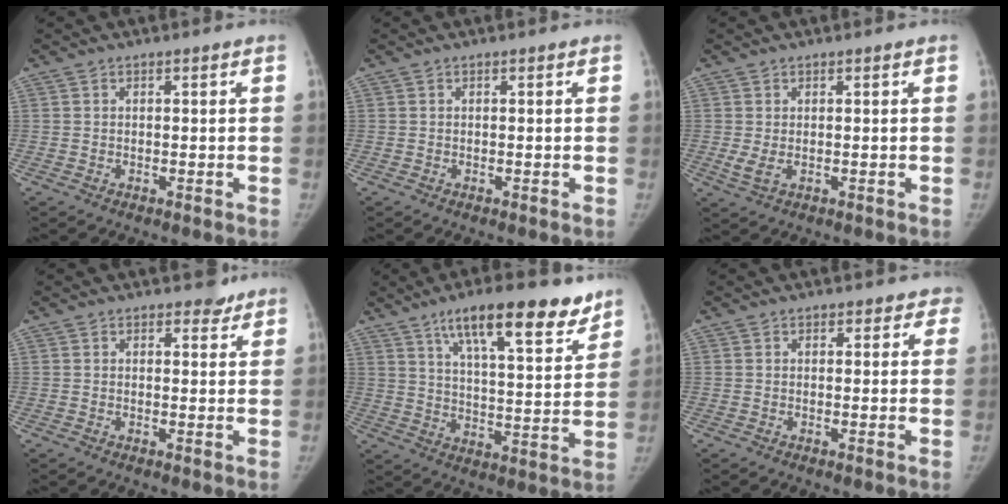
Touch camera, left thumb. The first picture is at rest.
{"total": 0.0}
{"total": 2.5, "force": [0.2, 1.5, 2.0], "torque": [-0.044, -0.008, 0.009]}
{"total": 2.2, "force": [1.8, 1.2, 0.3], "torque": [0.016, -0.010, 0.017]}
{"total": 17.5, "force": [11.6, 5.0, 12.1], "torque": [-0.151, -0.049, 0.183]}
{"total": 2.6, "force": [1.8, 1.9, 0.3], "torque": [0.034, -0.005, 0.003]}